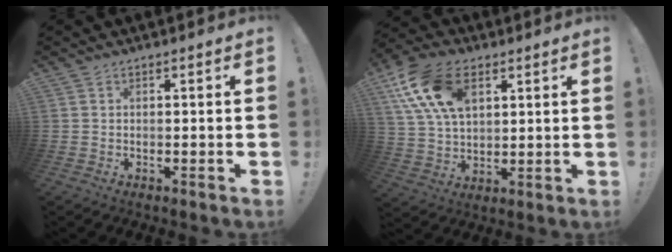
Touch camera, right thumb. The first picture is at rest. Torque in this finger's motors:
{"motor_torque": [2.14, 2.87, 1.34, -0.04, 0.22]}